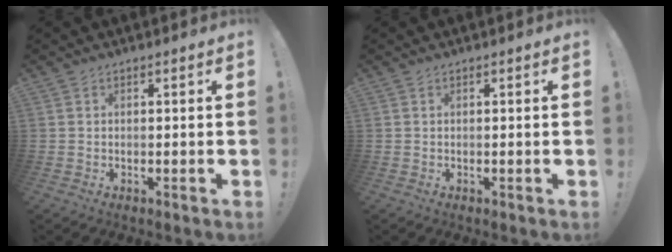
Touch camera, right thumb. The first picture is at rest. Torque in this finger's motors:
{"motor_torque": [-0.07, 0.11, 0.02, 0.21, 0.00]}